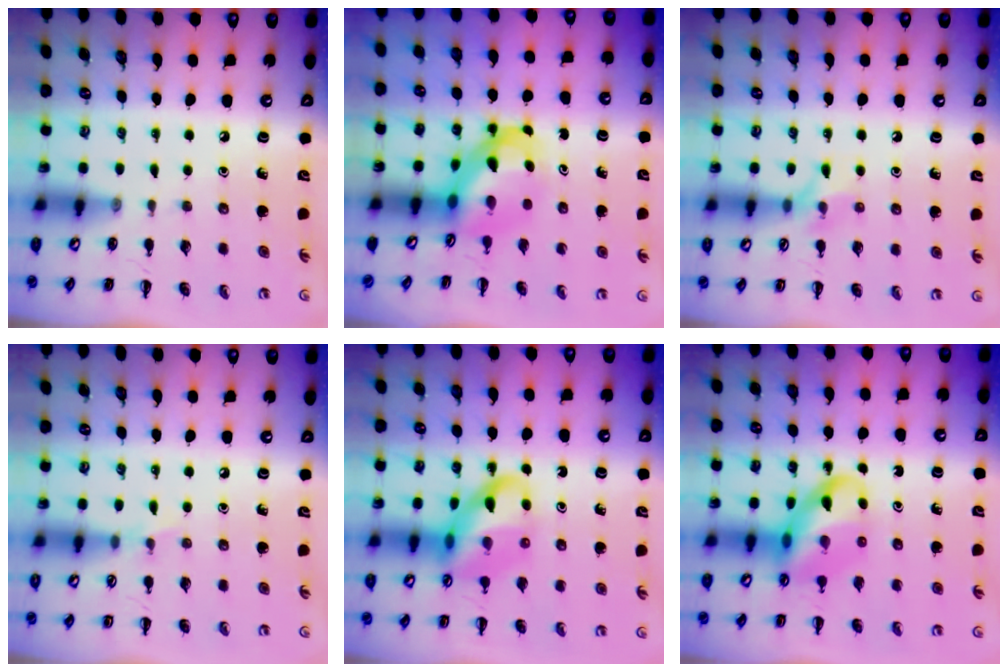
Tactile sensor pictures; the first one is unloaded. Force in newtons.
{"total": 4.6, "press": 4.4, "slide": 1.3}
{"total": 6.4, "press": 6.4, "slide": 0.9}
{"total": 3.8, "press": 3.6, "slide": 1.4}
{"total": 13.5, "press": 13.3, "slide": 2.6}
{"total": 13.8, "press": 13.3, "slide": 3.6}